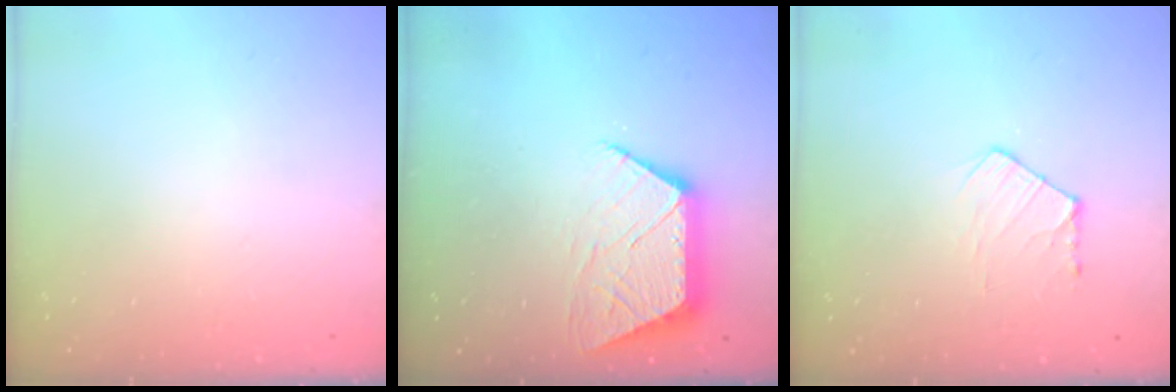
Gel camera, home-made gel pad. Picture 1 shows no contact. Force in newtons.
{"total": 10.3, "press": 10.3, "slide": 0.7}
{"total": 6.2, "press": 6.1, "slide": 0.8}